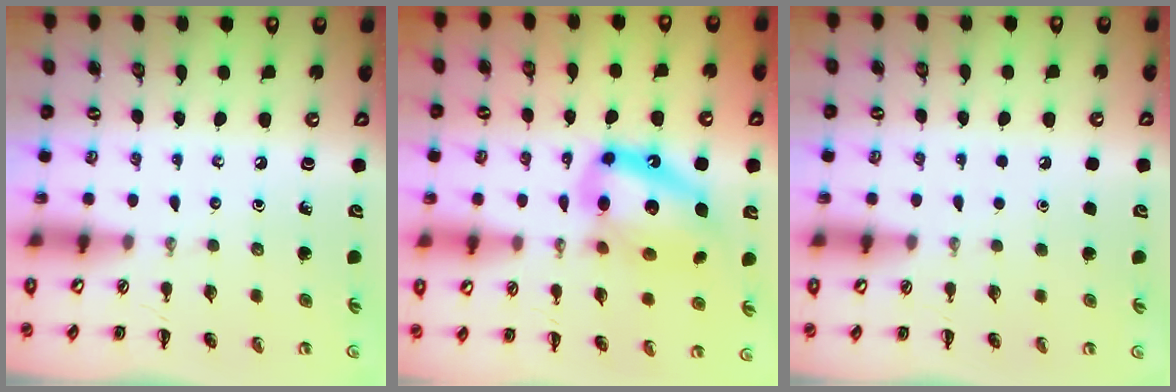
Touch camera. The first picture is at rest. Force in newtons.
{"total": 16.1, "press": 15.7, "slide": 3.4}
{"total": 1.6, "press": 1.6, "slide": 0.1}